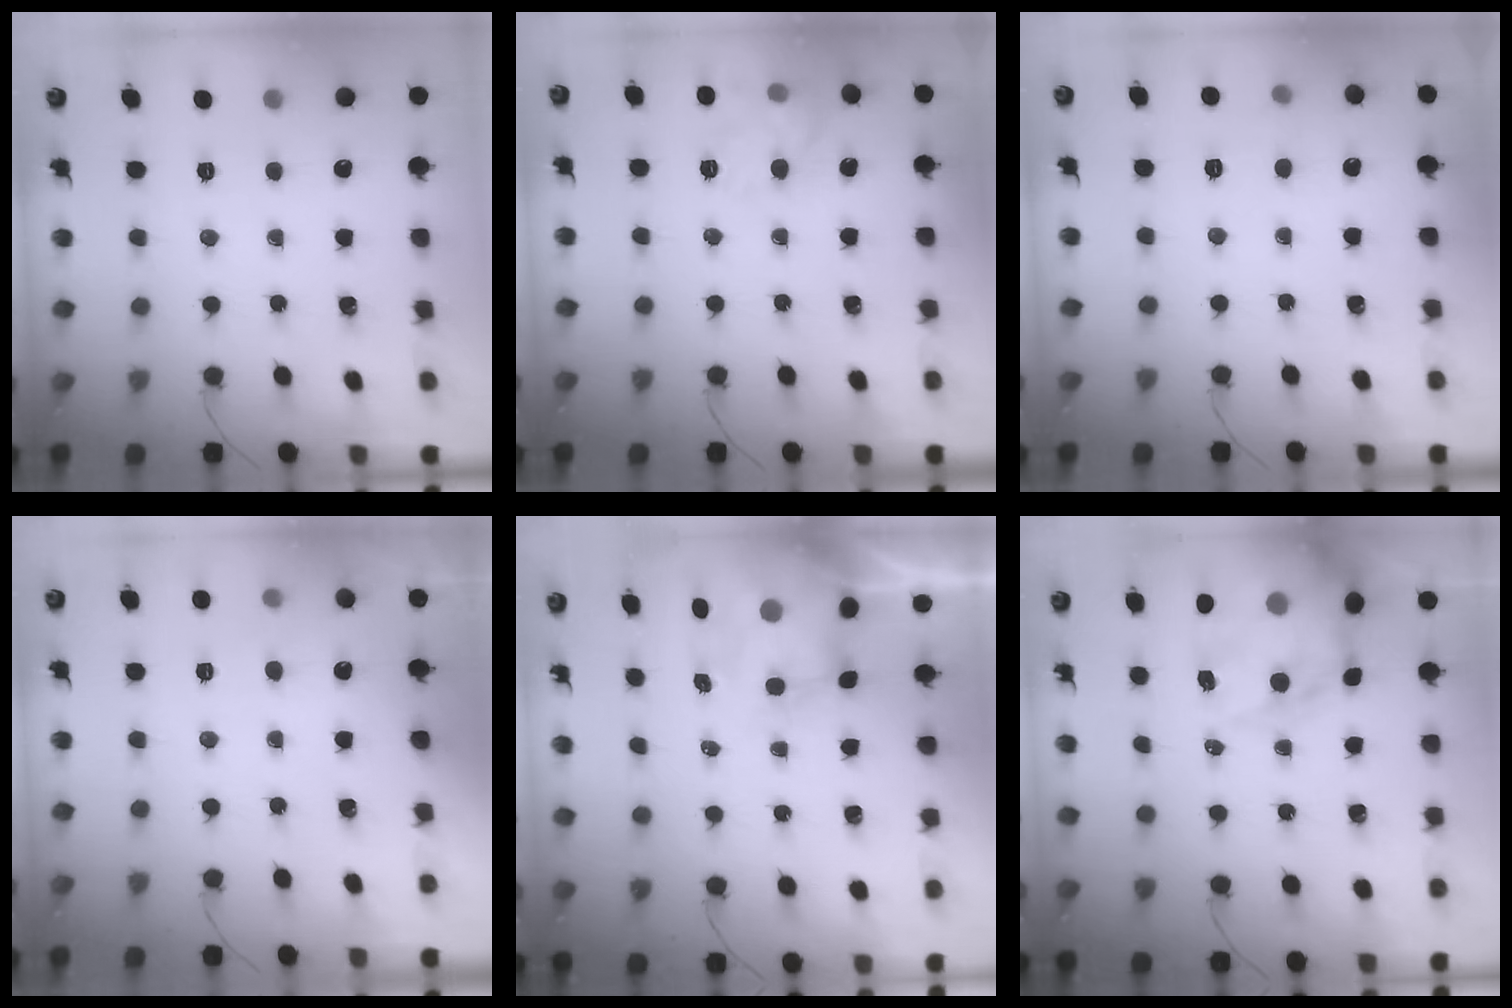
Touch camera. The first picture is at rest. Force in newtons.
{"total": 8.2, "press": 8.2, "slide": 0.4}
{"total": 5.3, "press": 5.2, "slide": 1.3}
{"total": 2.6, "press": 2.2, "slide": 1.4}
{"total": 6.1, "press": 5.8, "slide": 2.1}
{"total": 21.1, "press": 20.5, "slide": 5.0}